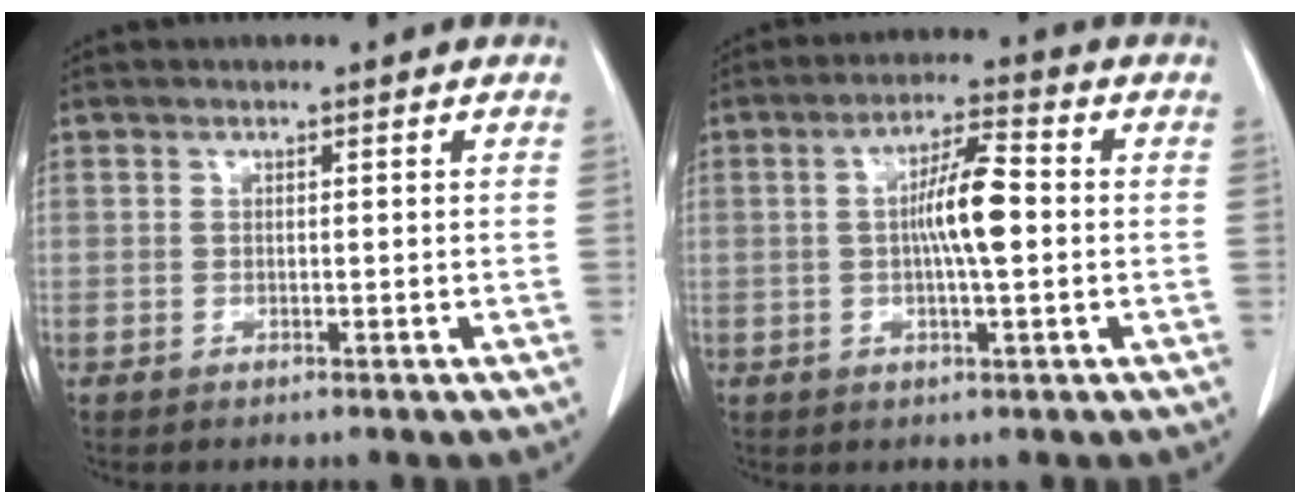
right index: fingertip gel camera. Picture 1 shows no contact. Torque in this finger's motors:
{"motor_torque": [0.94, 0.07, 0.42, 0.09]}